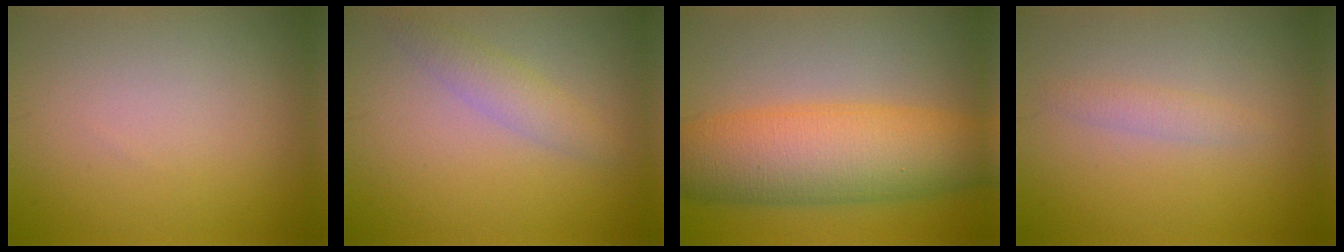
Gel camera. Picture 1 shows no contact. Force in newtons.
{"total": 2.2, "press": 2.2, "slide": 0.1}
{"total": 10.2, "press": 10.2, "slide": 0.1}
{"total": 1.3, "press": 1.3, "slide": 0.0}